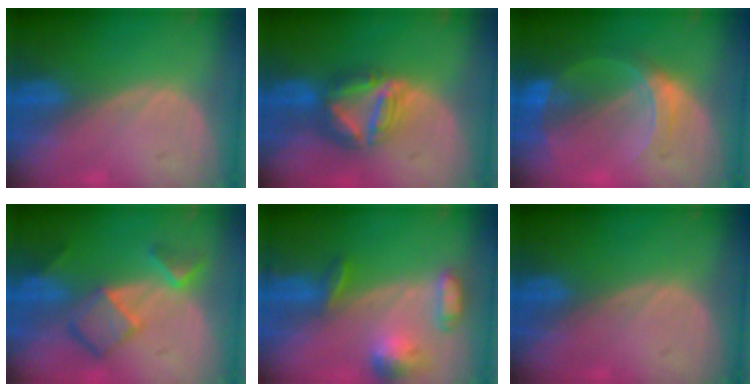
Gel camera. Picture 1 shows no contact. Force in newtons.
{"total": 7.8, "press": 6.7, "slide": 4.1}
{"total": 6.8, "press": 5.9, "slide": 3.2}
{"total": 7.4, "press": 6.4, "slide": 3.7}
{"total": 6.6, "press": 6.3, "slide": 2.2}
{"total": 0.0}